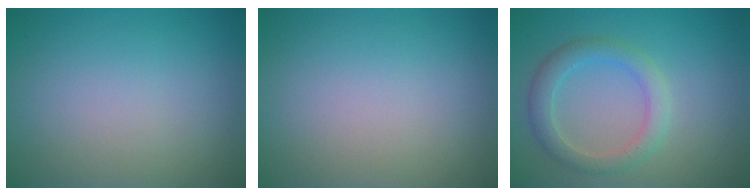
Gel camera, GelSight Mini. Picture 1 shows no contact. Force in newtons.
{"total": 0.0}
{"total": 3.0, "press": 3.0, "slide": 0.1}